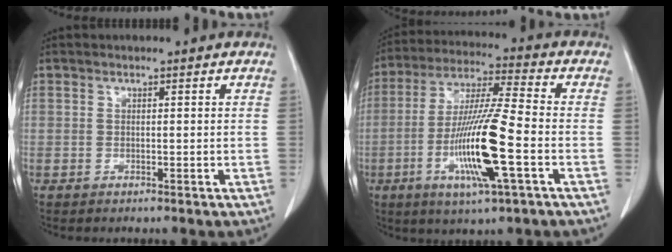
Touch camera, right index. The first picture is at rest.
{"total": 15.1, "force": [-4.3, 0.6, 14.5], "torque": [-0.287, -0.015, -0.082]}